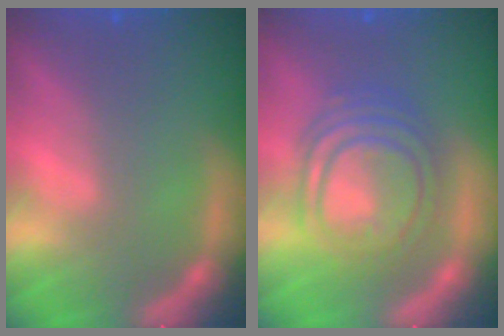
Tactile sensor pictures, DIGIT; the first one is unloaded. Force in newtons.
{"total": 8.1}